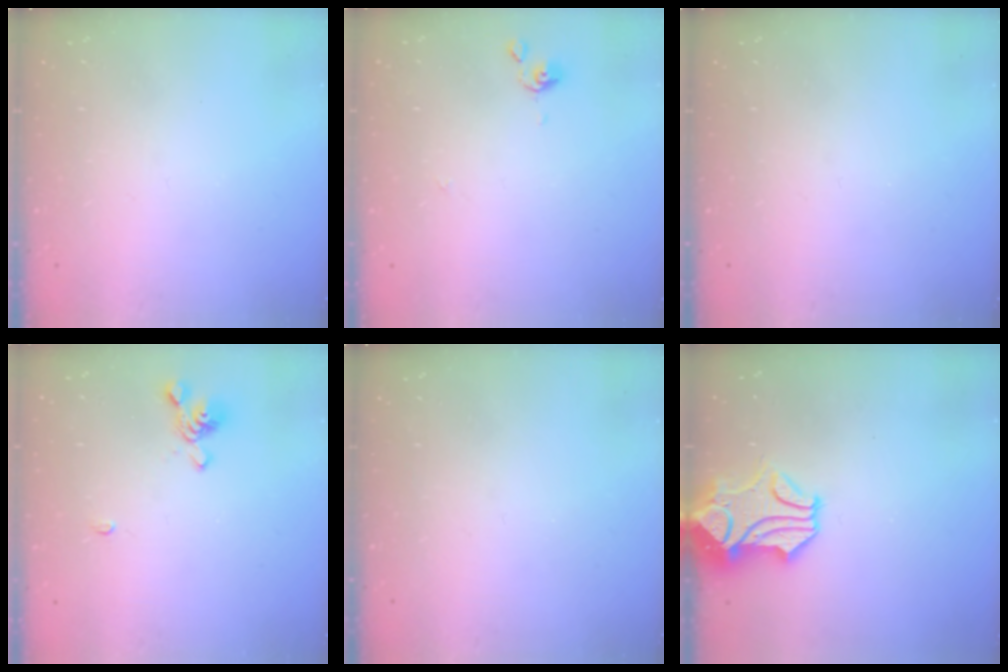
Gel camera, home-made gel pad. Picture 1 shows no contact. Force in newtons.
{"total": 0.0}
{"total": 0.0}
{"total": 2.6, "press": 2.5, "slide": 0.9}
{"total": 0.0}
{"total": 2.0, "press": 1.5, "slide": 1.3}